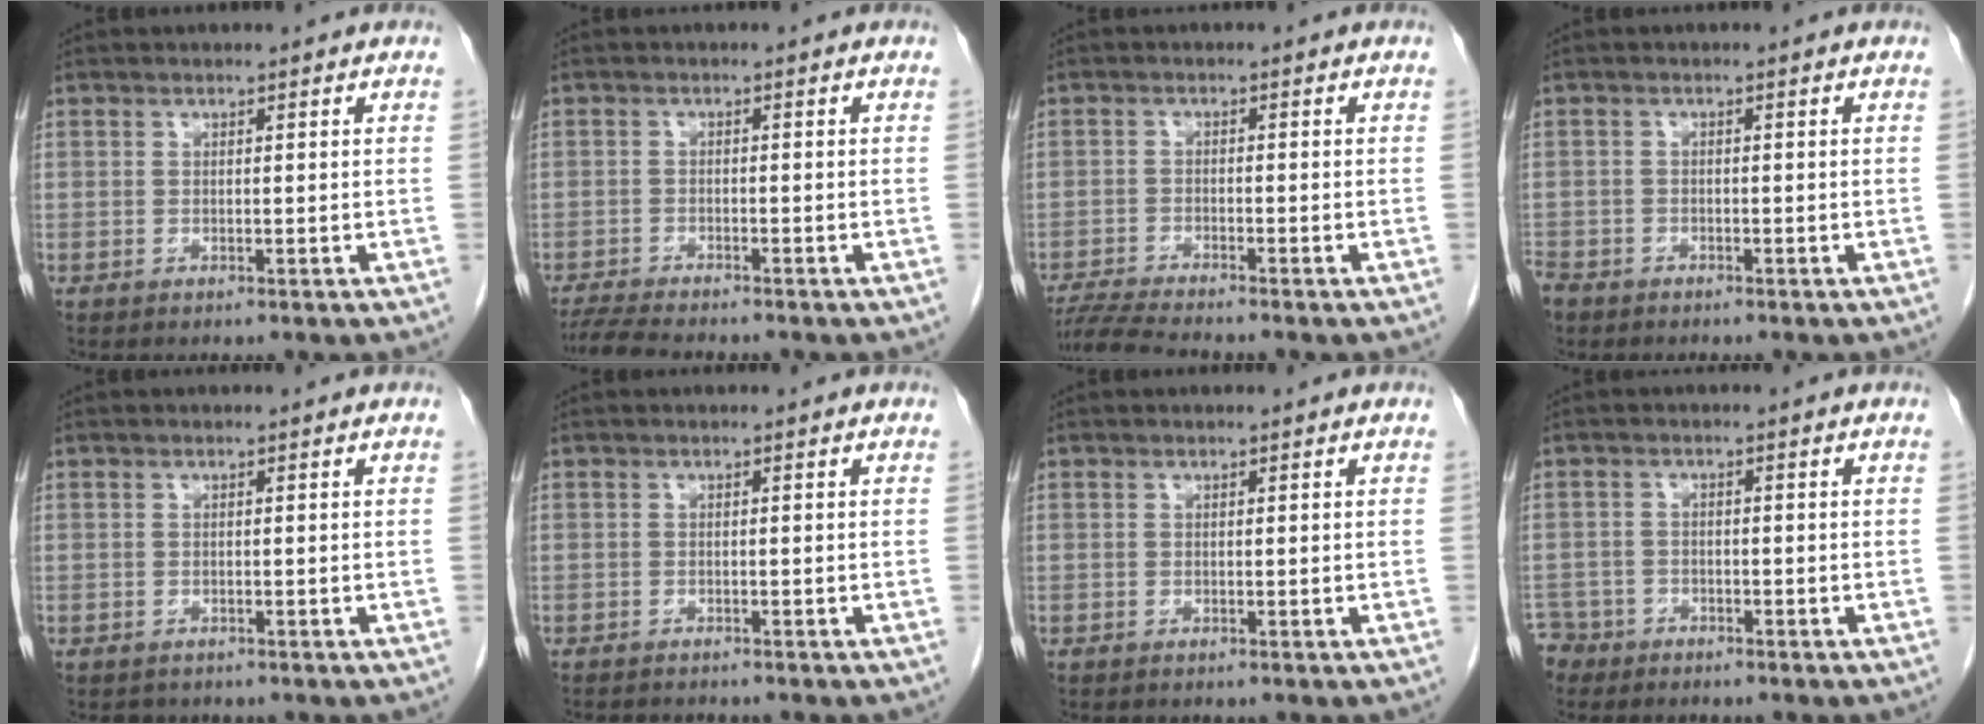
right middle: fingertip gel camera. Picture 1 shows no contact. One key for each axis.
{"total": 6.6, "fx": -5.9, "fy": 0.5, "fz": 2.8, "tx": -0.048, "ty": -0.018, "tz": -0.099}
{"total": 6.0, "fx": -5.5, "fy": -0.8, "fz": 2.2, "tx": -0.039, "ty": -0.023, "tz": -0.099}
{"total": 3.6, "fx": -2.9, "fy": 2.0, "fz": 0.9, "tx": -0.023, "ty": -0.003, "tz": -0.054}
{"total": 1.2, "fx": -1.0, "fy": 0.8, "fz": 0.0, "tx": -0.009, "ty": 0.000, "tz": -0.012}
{"total": 3.1, "fx": -3.0, "fy": 0.3, "fz": 0.9, "tx": -0.009, "ty": -0.008, "tz": -0.041}
{"total": 0.0}
{"total": 4.6, "fx": -3.7, "fy": 2.6, "fz": -0.6, "tx": 0.007, "ty": 0.002, "tz": -0.073}